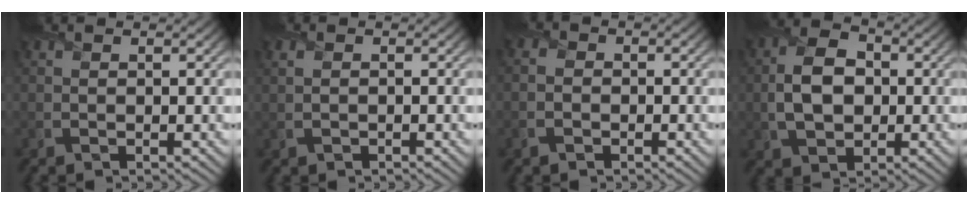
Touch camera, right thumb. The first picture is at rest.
{"total": 1.4, "force": [0.0, 0.9, 1.0], "torque": [-0.023, 0.000, 0.004]}
{"total": 2.3, "force": [-1.0, 1.7, 1.2], "torque": [-0.024, 0.000, -0.025]}
{"total": 7.2, "force": [-0.3, 5.0, 5.2], "torque": [-0.109, 0.003, -0.011]}